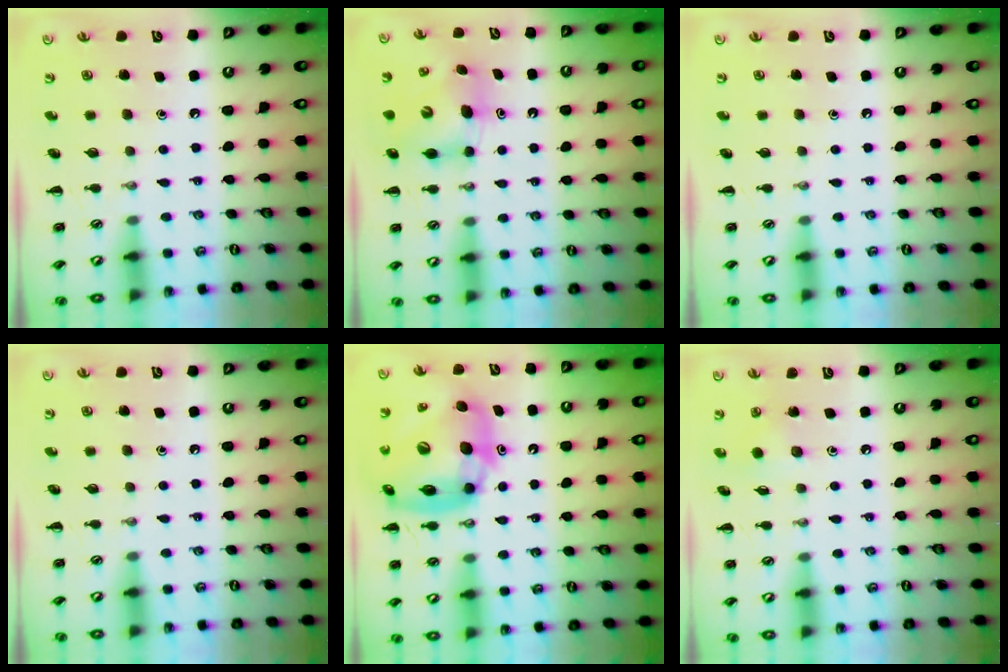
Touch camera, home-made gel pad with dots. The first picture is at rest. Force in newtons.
{"total": 7.3, "press": 7.2, "slide": 0.4}
{"total": 0.0}
{"total": 0.0}
{"total": 18.2, "press": 17.5, "slide": 5.1}
{"total": 2.7, "press": 2.6, "slide": 0.6}